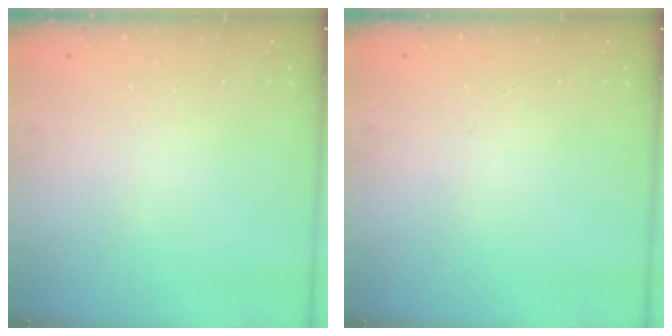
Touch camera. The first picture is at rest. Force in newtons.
{"total": 0.0}